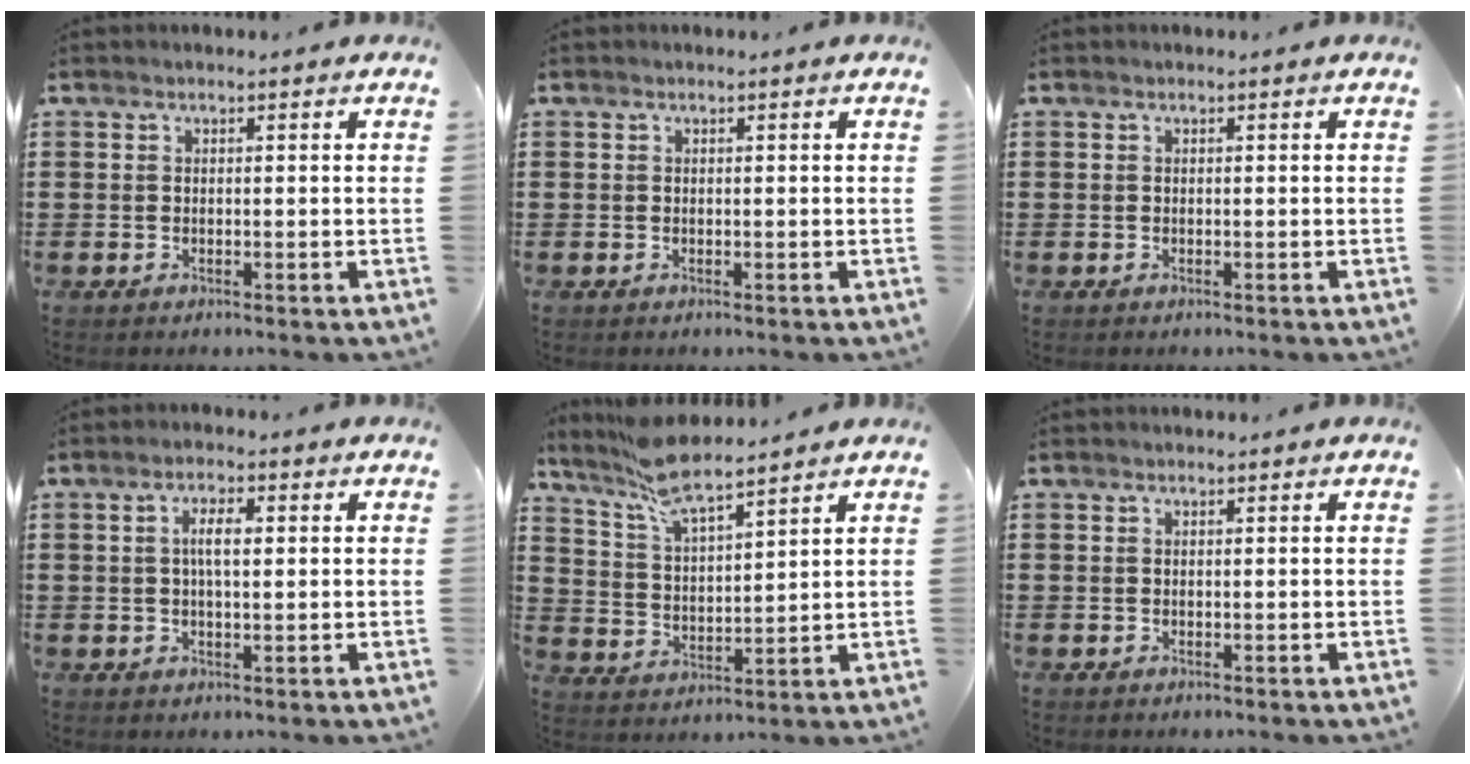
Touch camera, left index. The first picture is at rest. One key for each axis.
{"total": 0.0}
{"total": 0.0}
{"total": 3.8, "fx": 0.5, "fy": 1.2, "fz": 3.6, "tx": -0.070, "ty": 0.004, "tz": 0.006}
{"total": 8.0, "fx": 7.0, "fy": 1.3, "fz": 3.6, "tx": -0.093, "ty": -0.023, "tz": 0.127}
{"total": 0.0}